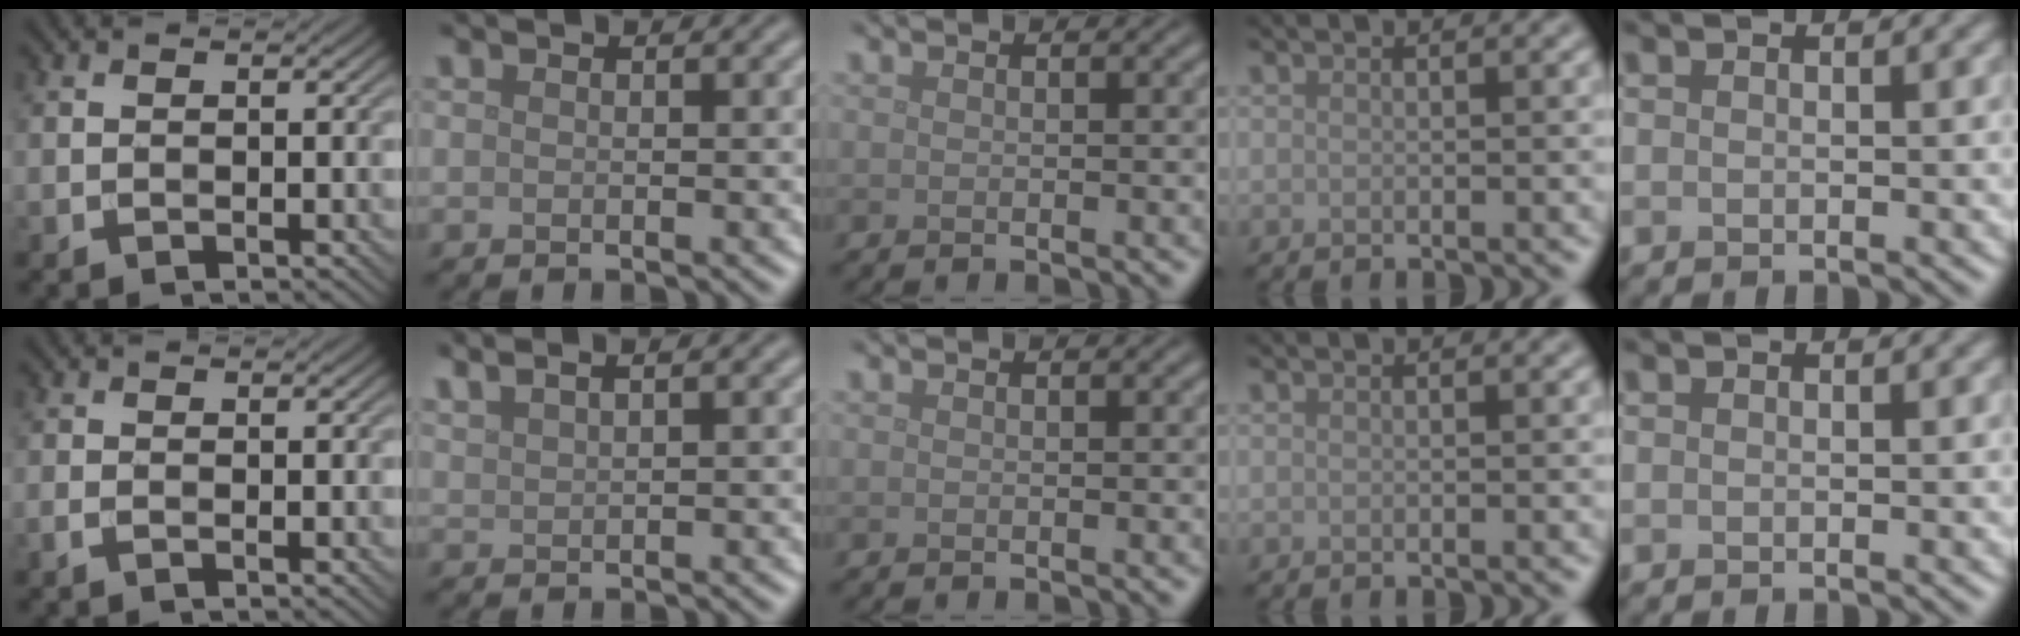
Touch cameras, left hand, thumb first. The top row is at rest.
{"thumb": {"total": 0.9, "force": [-0.4, 0.2, 0.7], "torque": [-0.019, -0.001, -0.011]}, "index": {"total": 3.4, "force": [2.5, 1.1, 2.0], "torque": [-0.018, 0.019, 0.021]}}